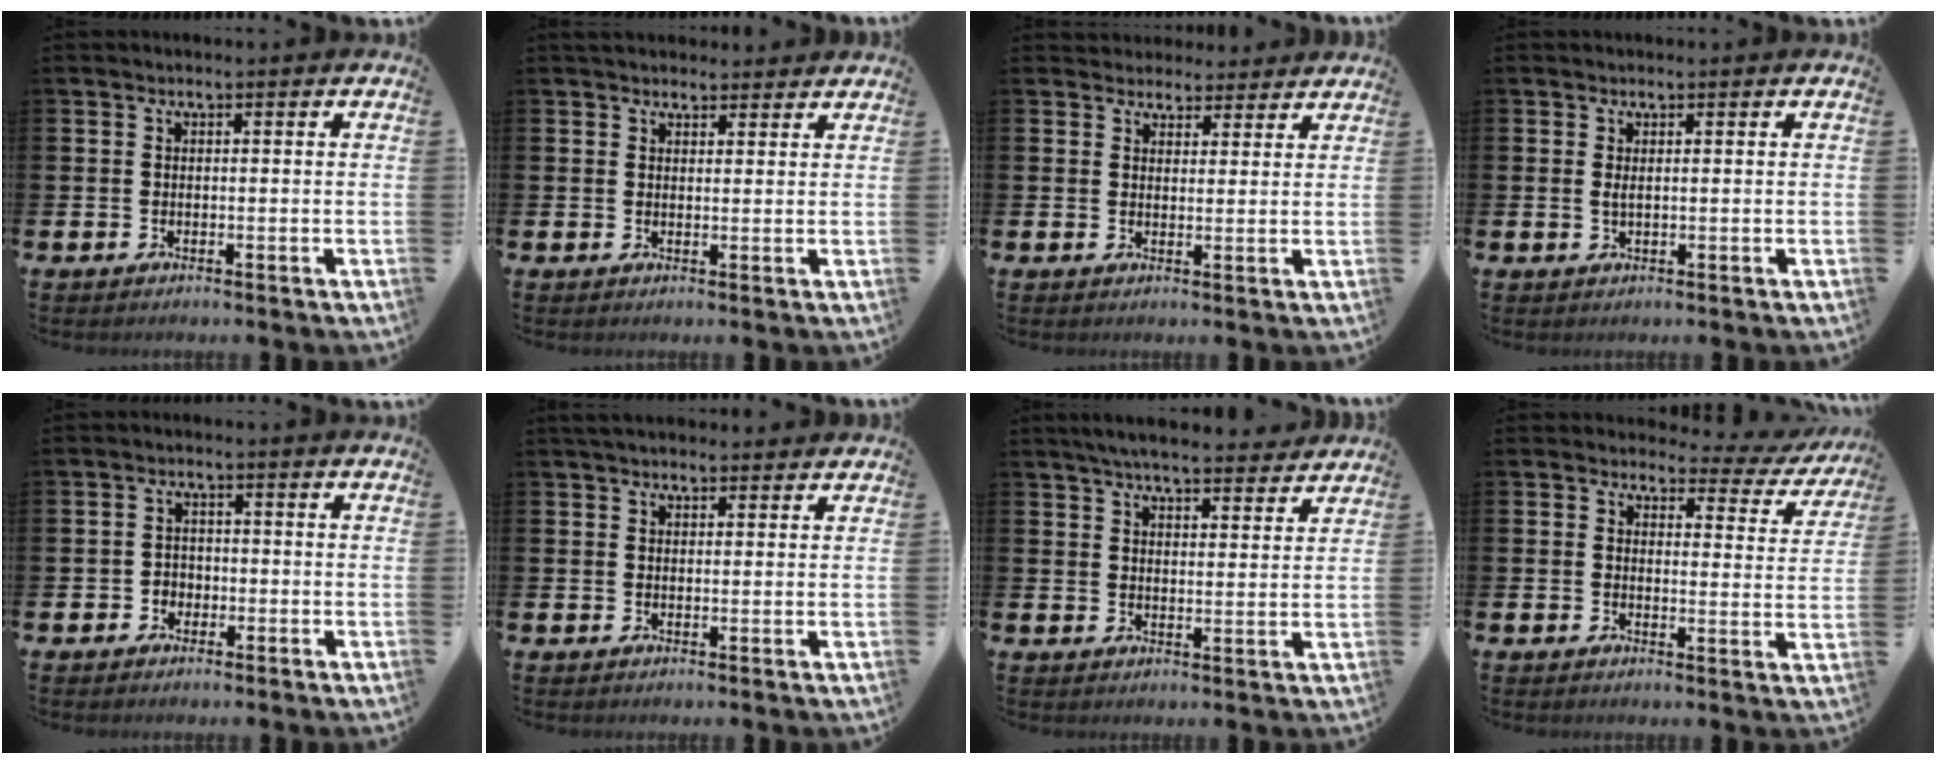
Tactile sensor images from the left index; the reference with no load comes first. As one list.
[{"total": 2.7, "force": [2.5, 0.9, 0.1], "torque": [0.006, -0.010, 0.044]}, {"total": 3.4, "force": [3.1, 1.3, -0.3], "torque": [0.007, -0.016, 0.056]}, {"total": 0.8, "force": [0.4, 0.1, 0.6], "torque": [-0.007, -0.001, 0.007]}, {"total": 1.9, "force": [-0.8, 1.6, 0.4], "torque": [-0.006, 0.002, -0.021]}, {"total": 2.6, "force": [2.4, 0.8, 0.6], "torque": [-0.005, -0.007, 0.042]}, {"total": 4.5, "force": [4.1, 0.6, 1.6], "torque": [-0.027, -0.015, 0.073]}, {"total": 2.6, "force": [2.2, 1.4, 0.6], "torque": [-0.005, -0.023, 0.027]}]